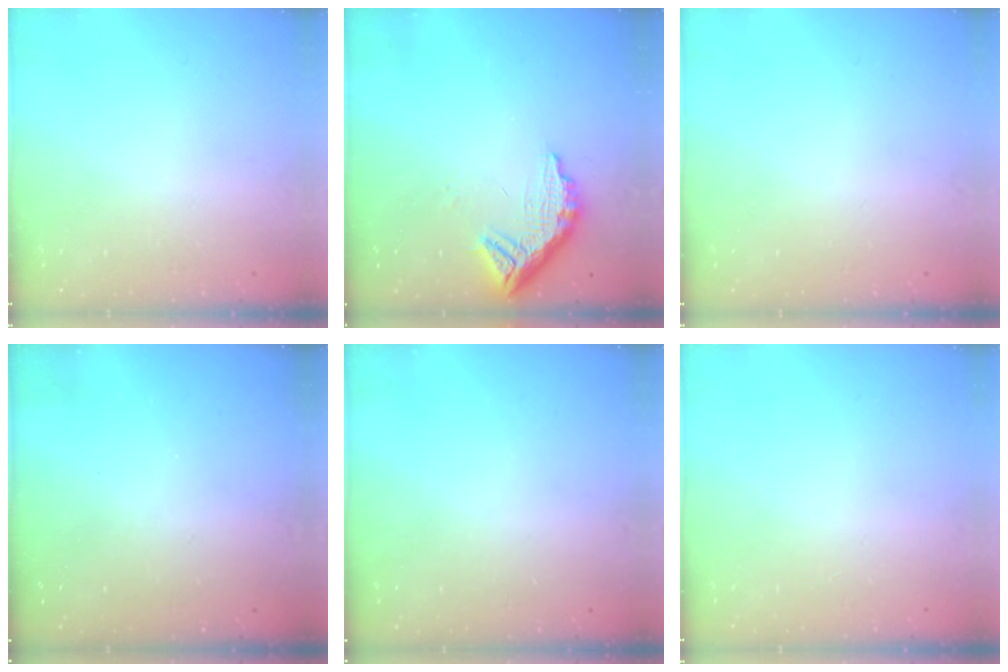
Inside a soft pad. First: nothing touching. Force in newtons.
{"total": 10.8, "press": 10.7, "slide": 0.8}
{"total": 0.0}
{"total": 2.8, "press": 2.8, "slide": 0.3}
{"total": 3.3, "press": 3.0, "slide": 1.3}
{"total": 0.0}